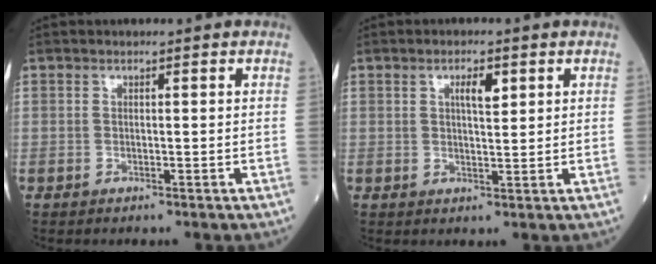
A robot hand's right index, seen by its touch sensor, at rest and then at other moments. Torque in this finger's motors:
{"motor_torque": [0.01, 0.01, 0.03, 0.04]}